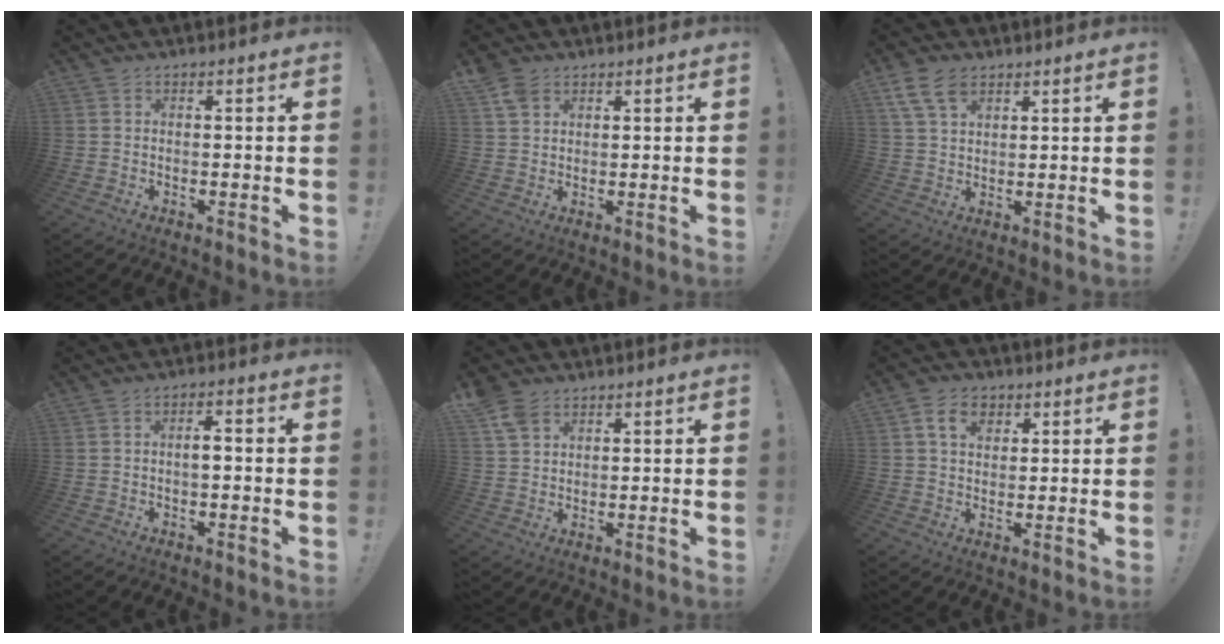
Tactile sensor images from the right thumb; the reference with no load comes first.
{"total": 4.9, "force": [3.0, 3.2, 2.0], "torque": [-0.040, -0.007, 0.059]}
{"total": 8.2, "force": [4.9, 4.7, 4.6], "torque": [-0.088, -0.008, 0.097]}
{"total": 2.8, "force": [-0.7, 0.9, 2.6], "torque": [-0.041, 0.008, -0.017]}
{"total": 6.1, "force": [3.8, 4.0, 2.6], "torque": [-0.046, -0.012, 0.074]}
{"total": 7.1, "force": [2.9, 5.1, 4.0], "torque": [-0.066, 0.005, 0.052]}